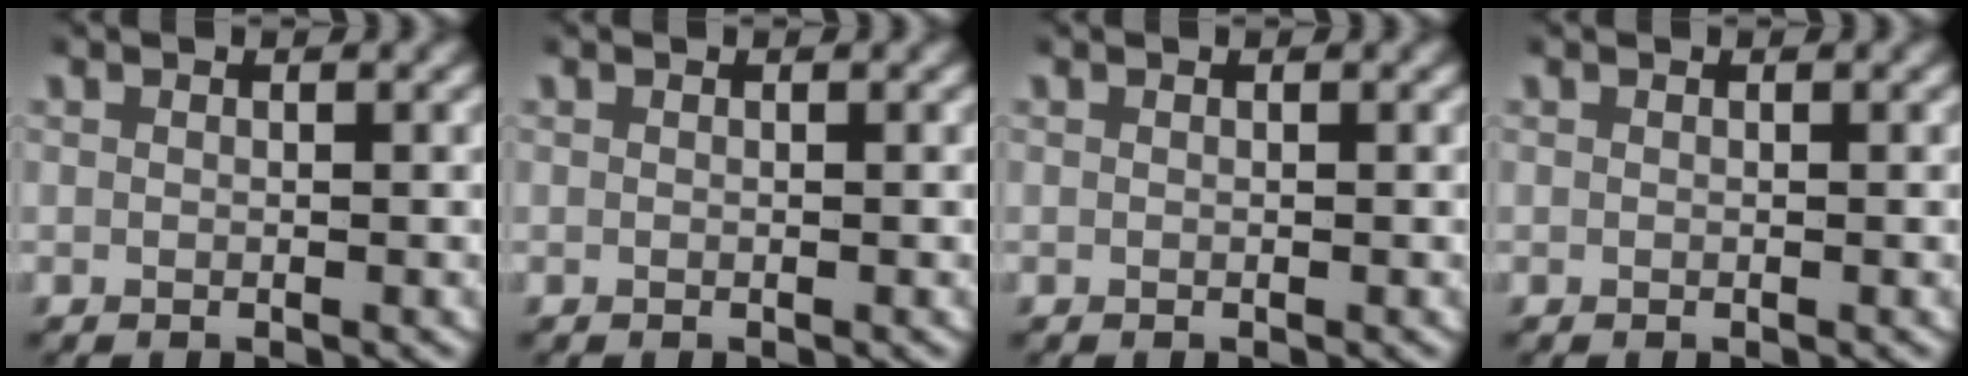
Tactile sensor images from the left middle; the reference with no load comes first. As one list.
[{"total": 0.0}, {"total": 0.0}, {"total": 0.0}]